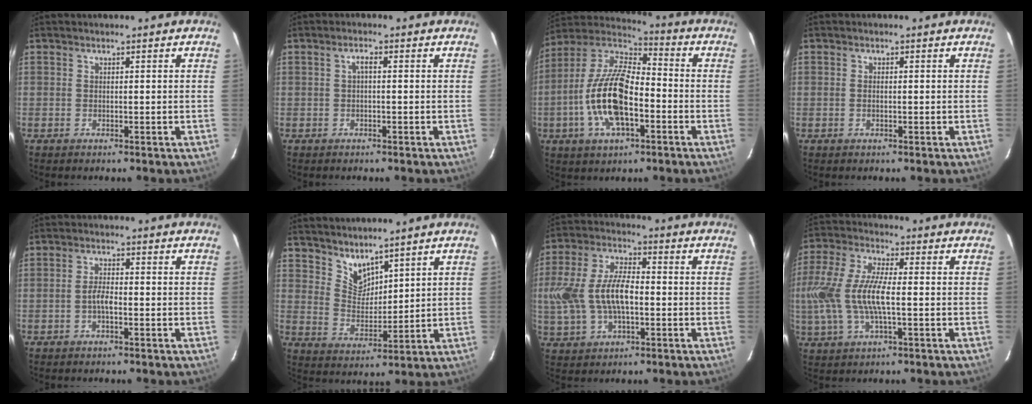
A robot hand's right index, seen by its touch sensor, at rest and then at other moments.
{"total": 1.2, "force": [-0.1, 0.3, 1.2], "torque": [-0.022, 0.007, -0.004]}
{"total": 17.4, "force": [-4.8, 7.6, 14.9], "torque": [-0.311, -0.001, -0.094]}
{"total": 0.9, "force": [-0.1, 0.5, 0.8], "torque": [-0.016, 0.001, -0.004]}
{"total": 2.6, "force": [-1.0, 0.8, 2.3], "torque": [-0.048, 0.005, -0.019]}
{"total": 5.7, "force": [4.9, 2.6, 1.5], "torque": [-0.016, -0.001, 0.097]}
{"total": 13.5, "force": [-1.4, 7.1, 11.4], "torque": [-0.244, 0.009, -0.021]}
{"total": 14.0, "force": [-1.4, 4.8, 13.1], "torque": [-0.279, 0.002, -0.029]}